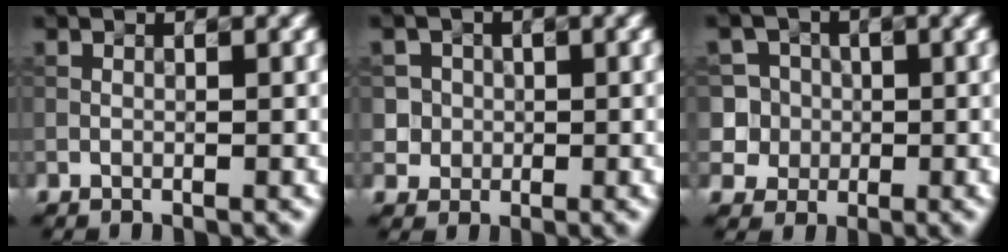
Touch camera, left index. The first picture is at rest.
{"total": 3.3, "force": [0.4, 3.2, 0.7], "torque": [-0.005, 0.018, 0.011]}
{"total": 6.1, "force": [0.5, 5.9, 1.7], "torque": [-0.031, 0.033, 0.000]}